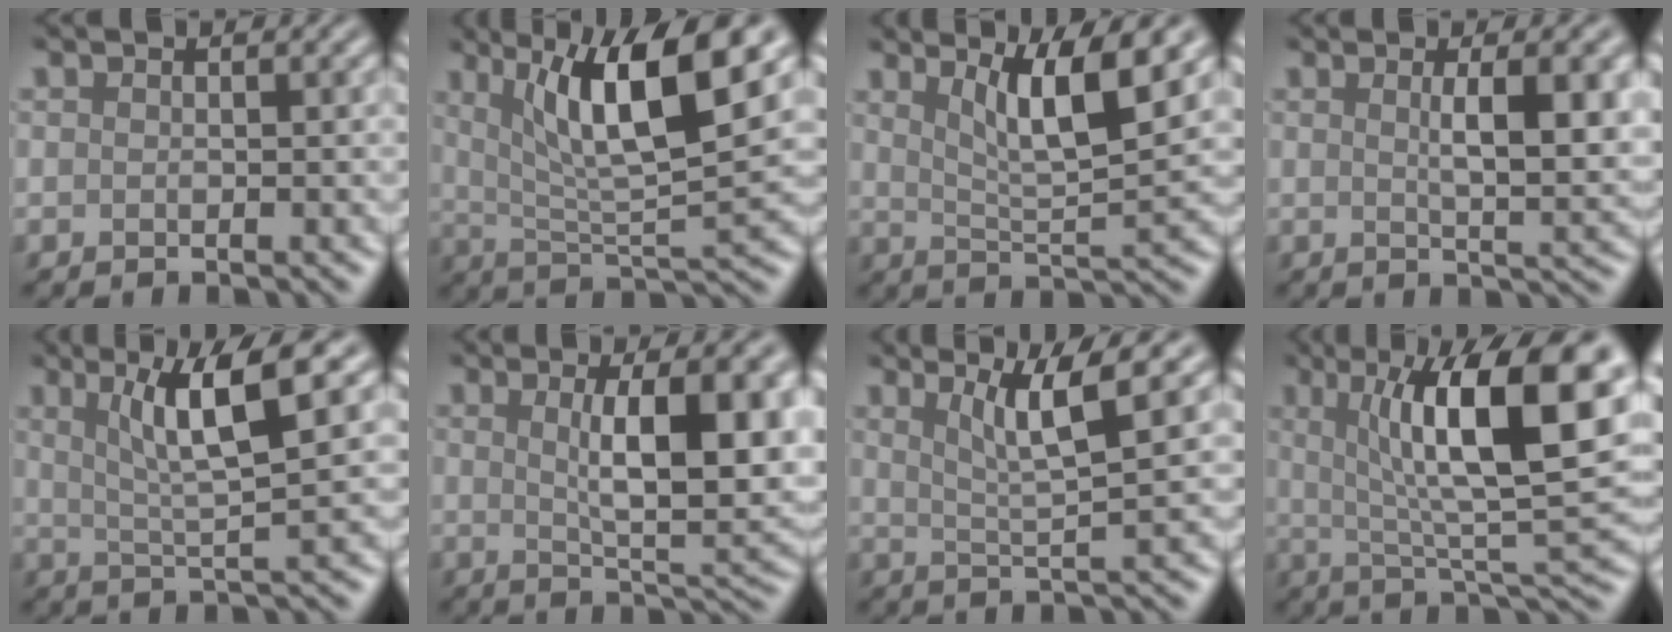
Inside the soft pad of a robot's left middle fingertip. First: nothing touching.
{"total": 10.2, "force": [4.0, 2.5, 9.0], "torque": [-0.144, -0.003, 0.073]}
{"total": 6.6, "force": [3.3, 1.3, 5.6], "torque": [-0.084, -0.005, 0.058]}
{"total": 6.0, "force": [1.1, 1.6, 5.7], "torque": [-0.078, 0.003, 0.021]}
{"total": 6.7, "force": [2.6, 1.1, 6.0], "torque": [-0.098, 0.005, 0.045]}
{"total": 9.6, "force": [1.7, 2.8, 9.0], "torque": [-0.122, -0.003, 0.033]}
{"total": 5.0, "force": [2.2, 0.6, 4.4], "torque": [-0.074, -0.003, 0.040]}
{"total": 13.2, "force": [3.6, 3.4, 12.2], "torque": [-0.174, 0.008, 0.057]}